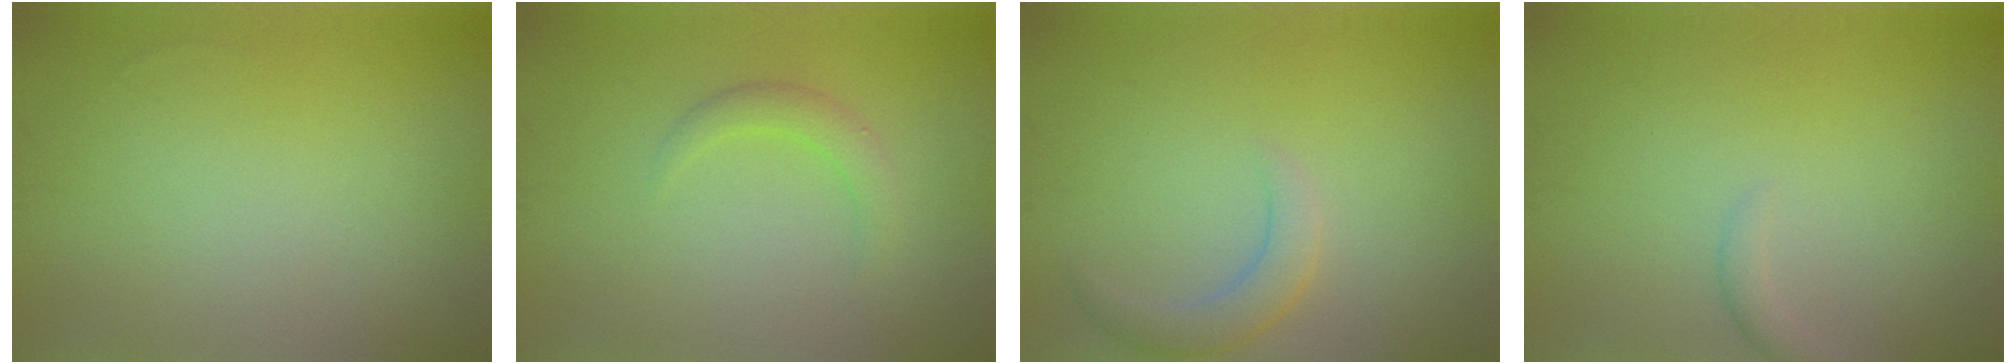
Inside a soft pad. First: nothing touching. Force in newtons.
{"total": 1.8, "press": 1.8, "slide": 0.2}
{"total": 2.5, "press": 2.5, "slide": 0.2}
{"total": 1.1, "press": 1.1, "slide": 0.2}